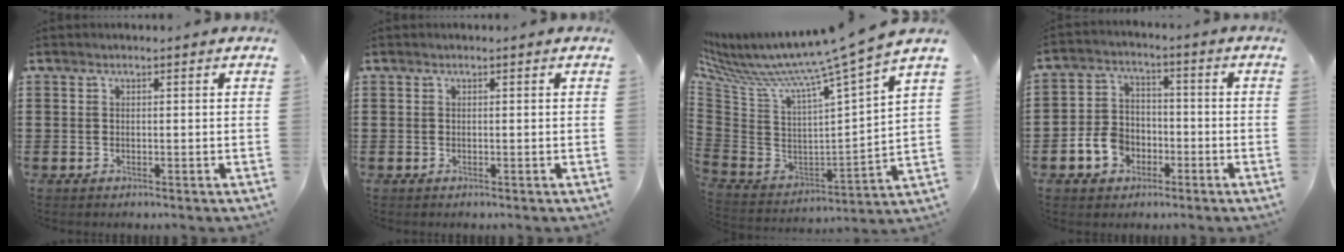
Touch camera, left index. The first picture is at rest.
{"total": 0.0}
{"total": 9.6, "force": [7.9, -2.0, 5.1], "torque": [-0.125, -0.075, 0.113]}
{"total": 6.5, "force": [-2.8, 5.1, 2.9], "torque": [-0.076, 0.016, -0.055]}